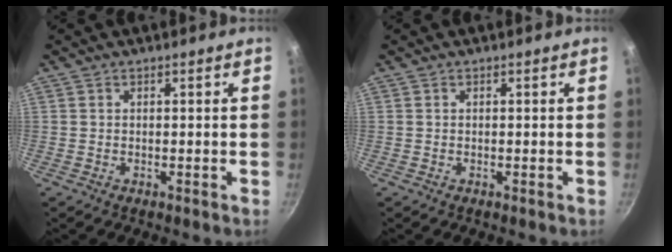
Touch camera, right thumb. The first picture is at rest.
{"total": 0.0}